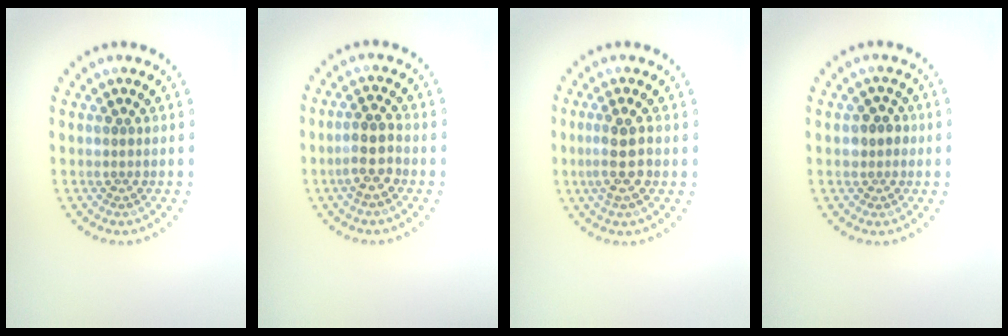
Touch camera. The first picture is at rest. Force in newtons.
{"total": 2.8, "press": 2.5, "slide": 1.2}
{"total": 3.2, "press": 2.9, "slide": 1.3}
{"total": 1.8, "press": 1.6, "slide": 0.9}